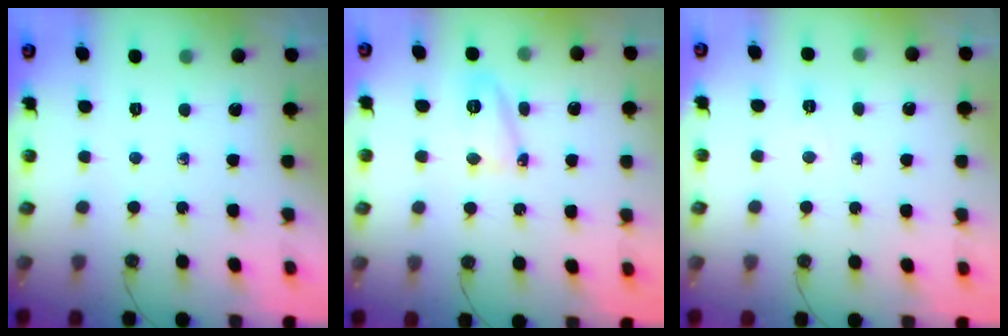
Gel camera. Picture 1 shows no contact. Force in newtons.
{"total": 9.7, "press": 9.6, "slide": 1.1}
{"total": 2.8, "press": 2.8, "slide": 0.5}